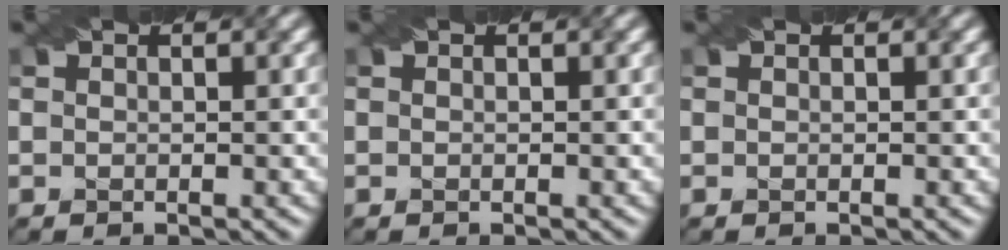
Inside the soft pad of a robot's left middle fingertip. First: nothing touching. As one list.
[{"total": 0.0}, {"total": 0.0}]